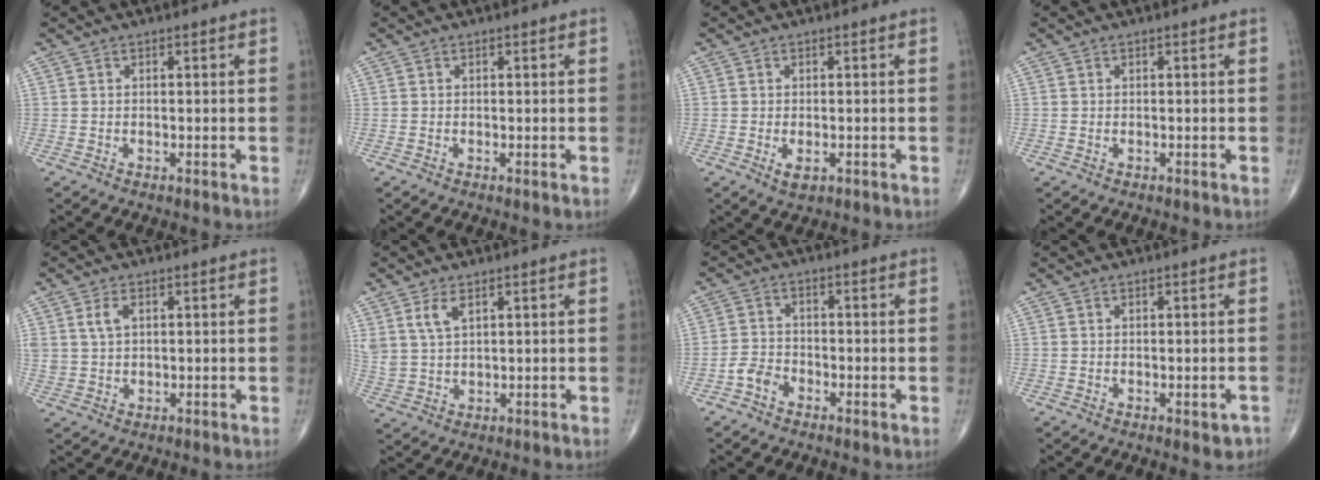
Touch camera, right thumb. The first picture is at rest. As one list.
[{"total": 0.0}, {"total": 2.4, "force": [-0.8, 1.3, 1.9], "torque": [-0.032, -0.004, -0.009]}, {"total": 0.0}, {"total": 3.7, "force": [1.3, 2.3, 2.6], "torque": [-0.051, 0.000, 0.032]}, {"total": 5.2, "force": [2.7, 2.6, 3.6], "torque": [-0.075, -0.008, 0.063]}, {"total": 3.3, "force": [-2.1, 2.2, 1.3], "torque": [-0.020, 0.012, -0.045]}, {"total": 2.2, "force": [-1.0, 1.1, 1.6], "torque": [-0.006, 0.001, -0.009]}]